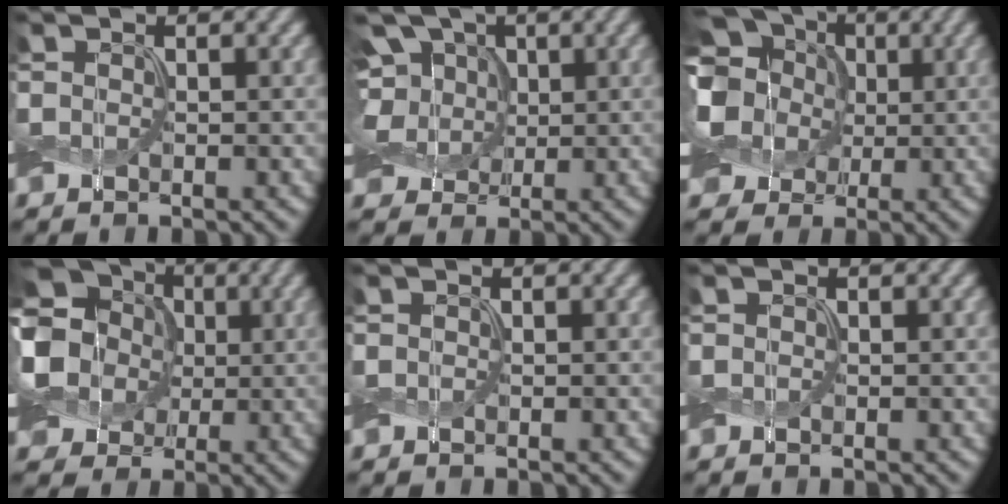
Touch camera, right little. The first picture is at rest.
{"total": 10.2, "force": [3.2, 7.7, 5.9], "torque": [-0.109, 0.033, 0.026]}
{"total": 10.8, "force": [2.2, 9.0, 5.7], "torque": [-0.151, 0.047, 0.003]}
{"total": 14.9, "force": [2.6, 13.0, 6.7], "torque": [-0.189, 0.044, 0.015]}
{"total": 0.0}
{"total": 0.0}